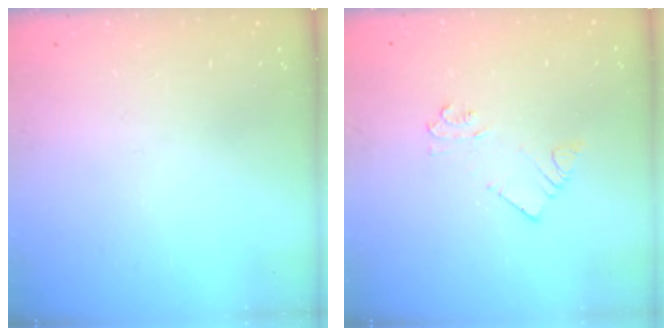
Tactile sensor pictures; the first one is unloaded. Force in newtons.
{"total": 3.2, "press": 3.2, "slide": 0.2}